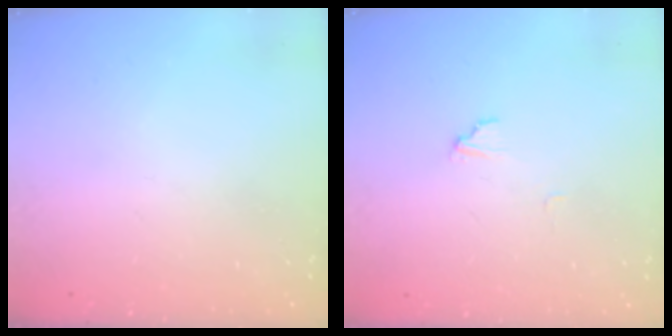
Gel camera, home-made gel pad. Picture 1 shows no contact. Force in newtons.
{"total": 3.2, "press": 3.1, "slide": 0.3}